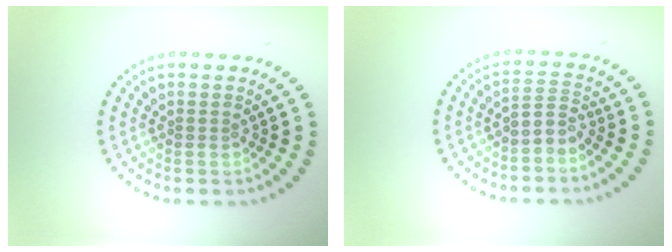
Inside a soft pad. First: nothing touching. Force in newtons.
{"total": 2.1, "press": 1.4, "slide": 1.6}